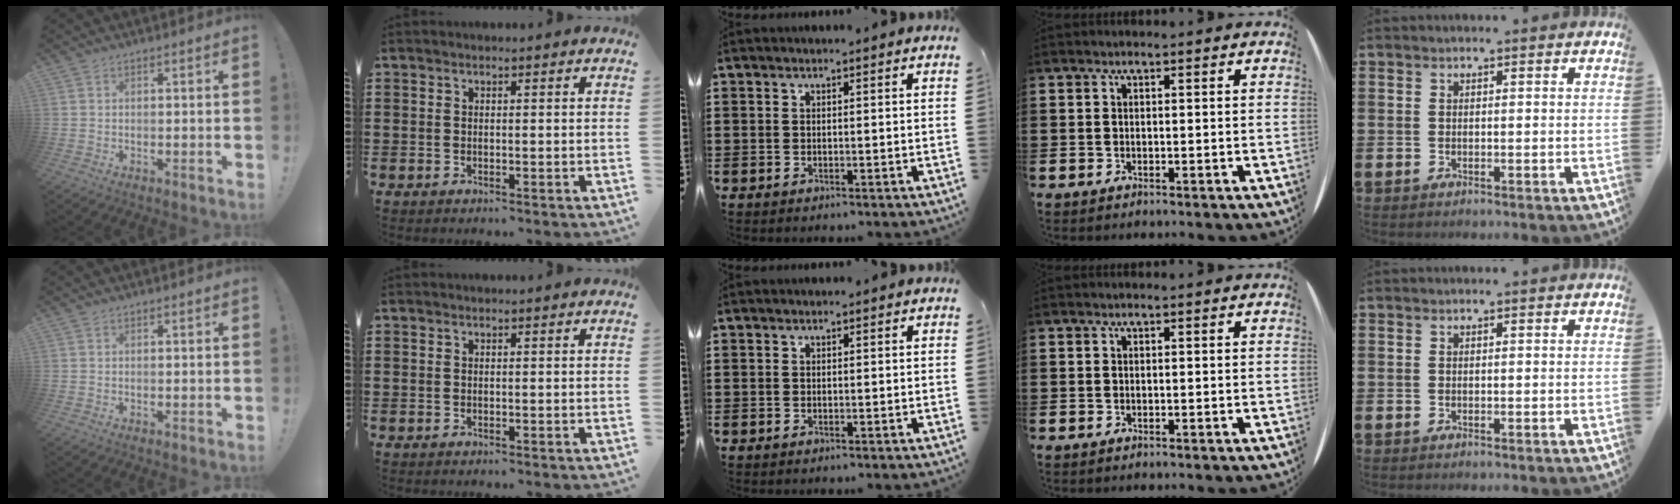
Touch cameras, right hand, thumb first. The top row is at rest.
{}